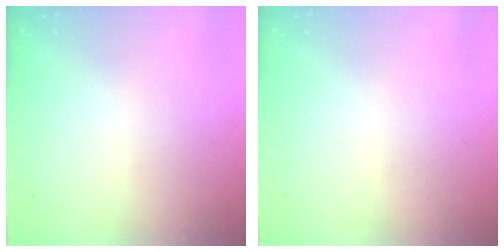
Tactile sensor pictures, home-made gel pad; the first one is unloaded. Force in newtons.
{"total": 0.0}